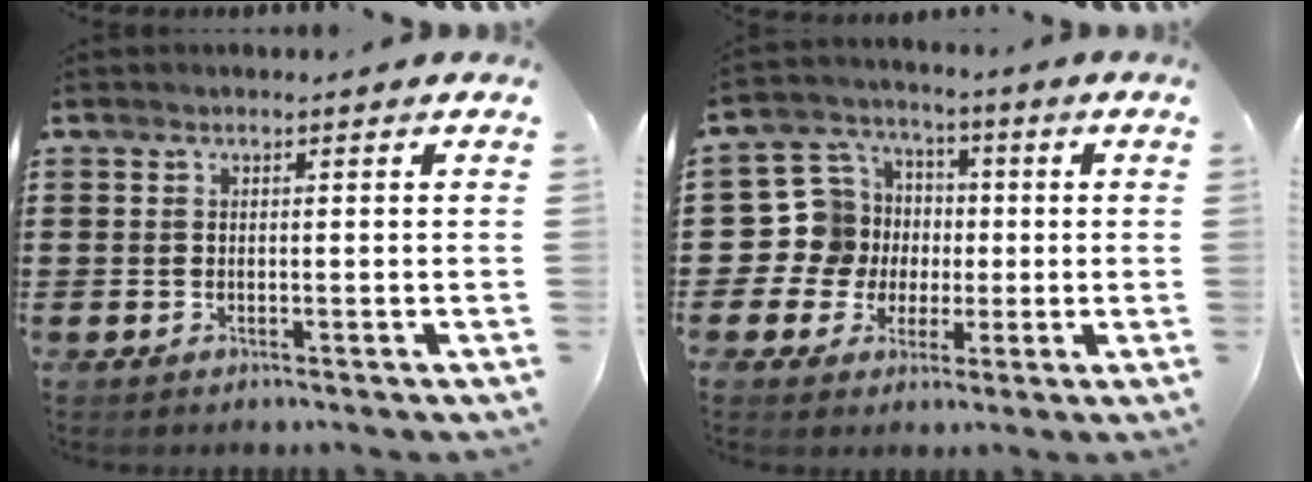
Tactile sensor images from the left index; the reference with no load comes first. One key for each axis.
{"total": 9.6, "fx": 0.2, "fy": 9.5, "fz": 1.5, "tx": -0.090, "ty": 0.005, "tz": 0.009}